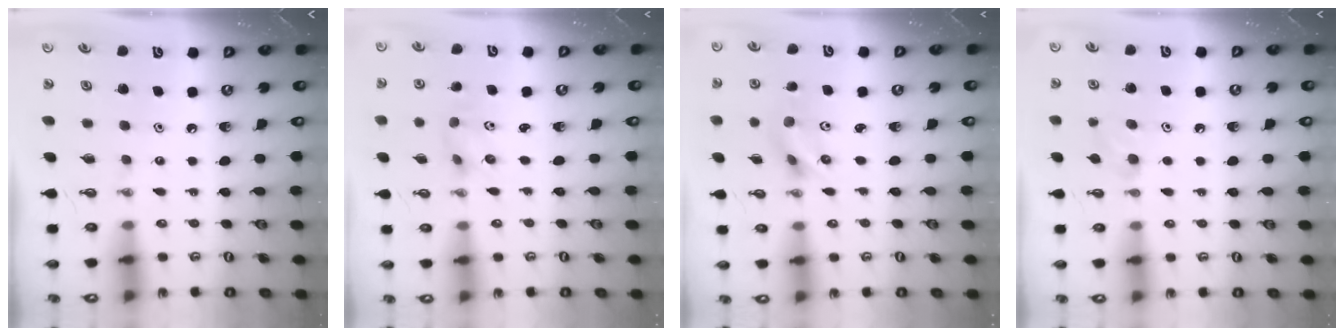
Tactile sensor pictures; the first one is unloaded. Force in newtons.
{"total": 3.8, "press": 3.4, "slide": 1.7}
{"total": 6.3, "press": 2.7, "slide": 5.7}
{"total": 4.9, "press": 4.8, "slide": 1.0}